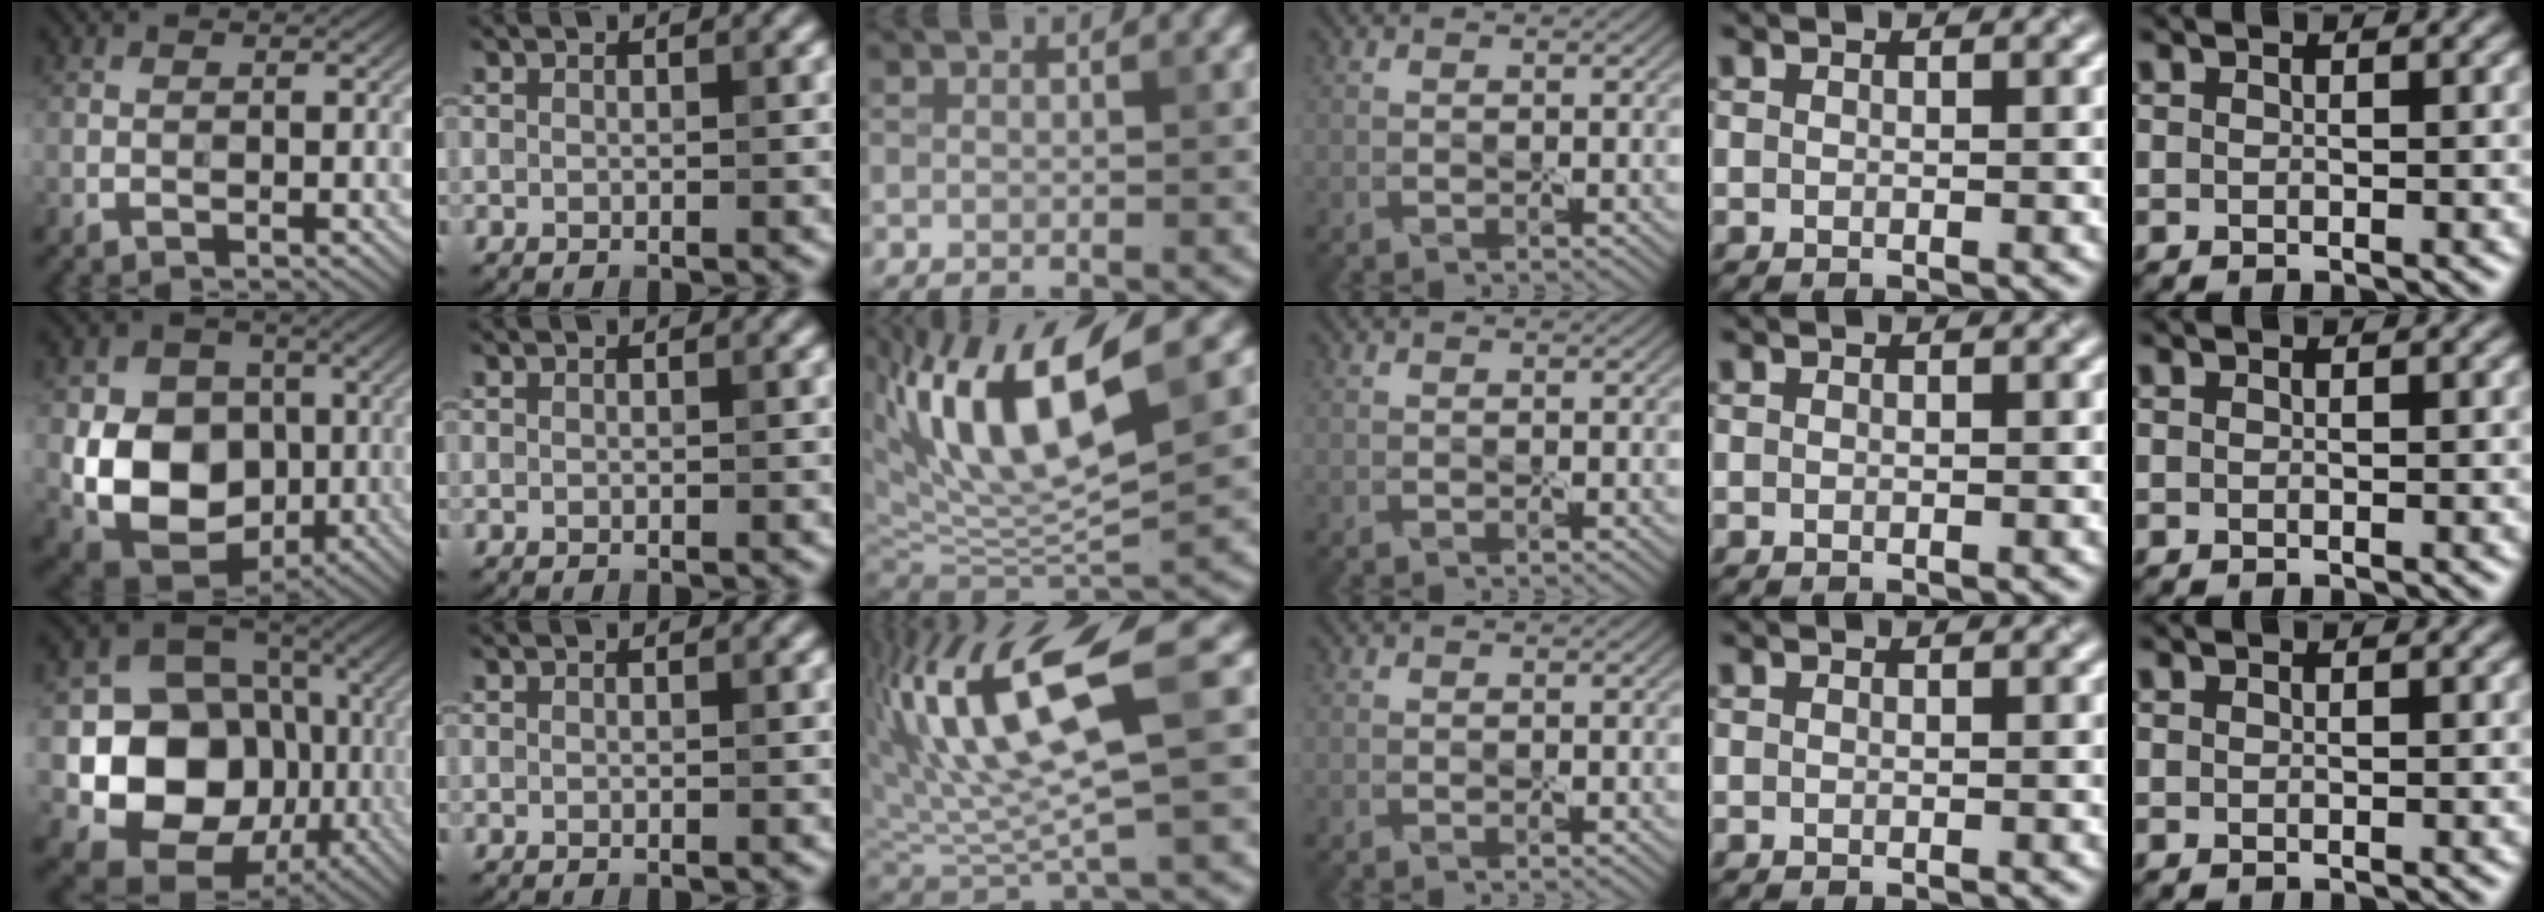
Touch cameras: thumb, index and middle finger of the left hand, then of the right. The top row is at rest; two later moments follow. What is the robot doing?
{"motion": "peel", "object": "plastic screen protector"}